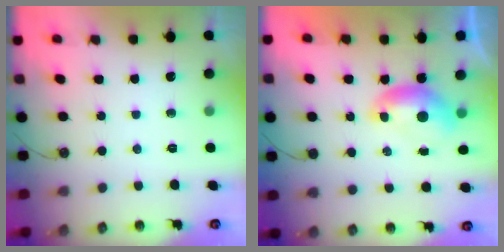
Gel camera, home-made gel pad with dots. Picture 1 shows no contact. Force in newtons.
{"total": 0.0}